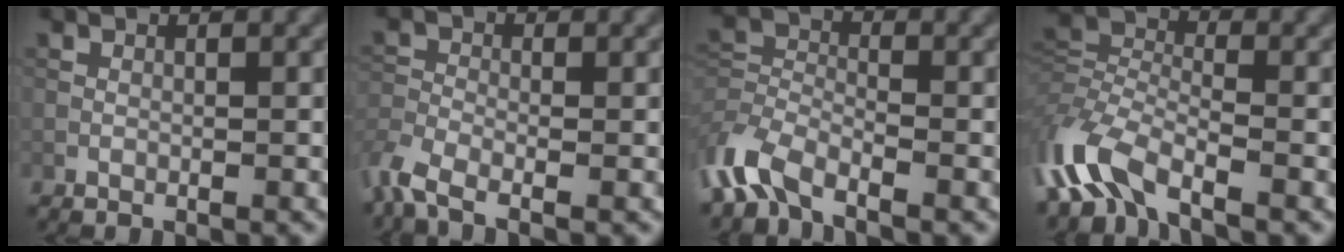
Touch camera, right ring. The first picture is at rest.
{"total": 3.8, "force": [-2.8, 1.3, 2.2], "torque": [-0.054, -0.013, -0.072]}
{"total": 5.0, "force": [-3.9, 2.2, 2.4], "torque": [-0.053, -0.006, -0.089]}
{"total": 7.7, "force": [-4.8, 3.3, 5.0], "torque": [-0.109, -0.002, -0.109]}